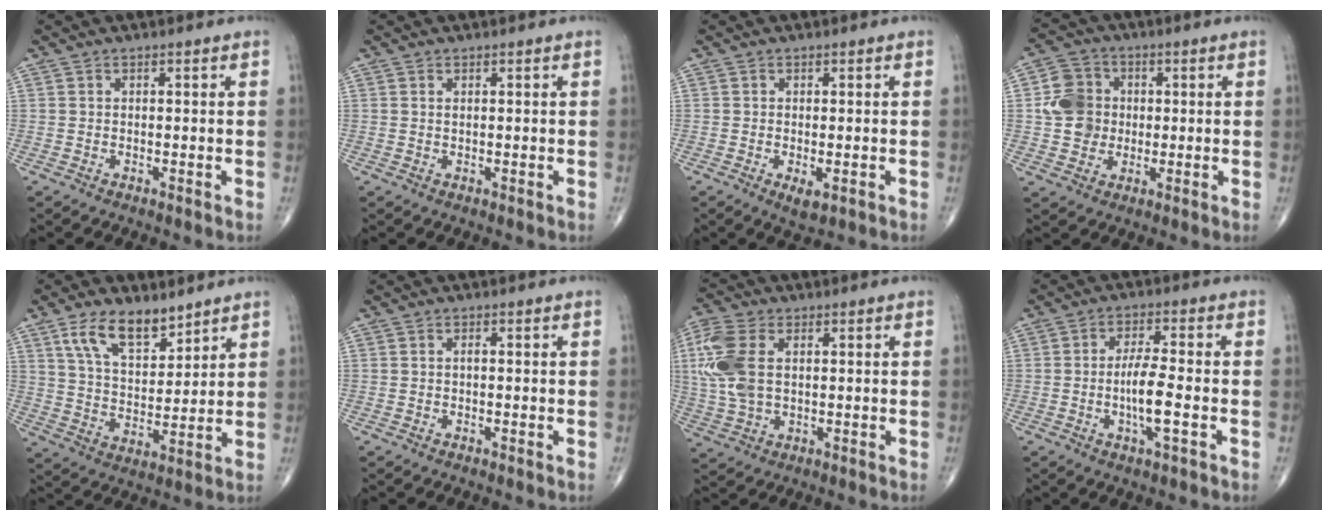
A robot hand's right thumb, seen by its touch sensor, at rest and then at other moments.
{"total": 0.5, "force": [0.3, 0.2, 0.4], "torque": [-0.011, 0.001, 0.006]}
{"total": 2.6, "force": [-0.8, 1.1, 2.3], "torque": [-0.036, -0.007, -0.008]}
{"total": 8.5, "force": [0.3, 7.7, 3.6], "torque": [-0.044, 0.010, -0.002]}
{"total": 11.2, "force": [7.3, 5.4, 6.6], "torque": [-0.099, -0.043, 0.142]}
{"total": 0.0}
{"total": 11.6, "force": [2.1, 6.9, 9.1], "torque": [-0.227, 0.007, 0.043]}
{"total": 7.1, "force": [-1.5, 1.4, 6.8], "torque": [-0.130, 0.007, -0.030]}